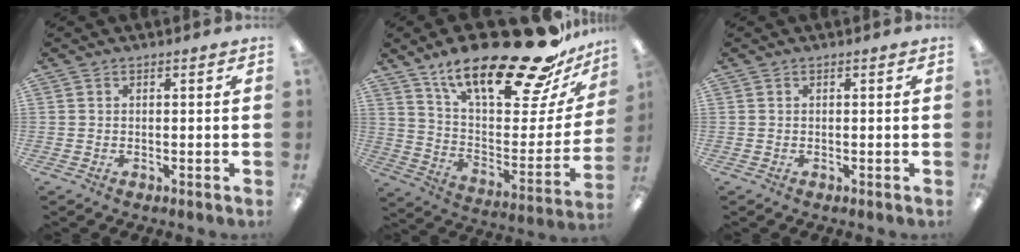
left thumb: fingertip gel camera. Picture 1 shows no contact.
{"total": 27.1, "force": [19.6, 8.2, 16.8], "torque": [-0.248, -0.133, 0.323]}
{"total": 0.0}